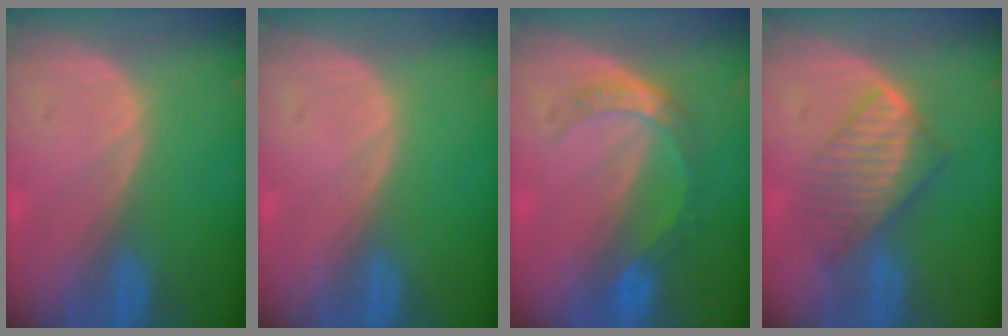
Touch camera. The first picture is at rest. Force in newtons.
{"total": 0.0}
{"total": 5.1, "press": 4.6, "slide": 2.2}
{"total": 6.7, "press": 6.3, "slide": 2.3}